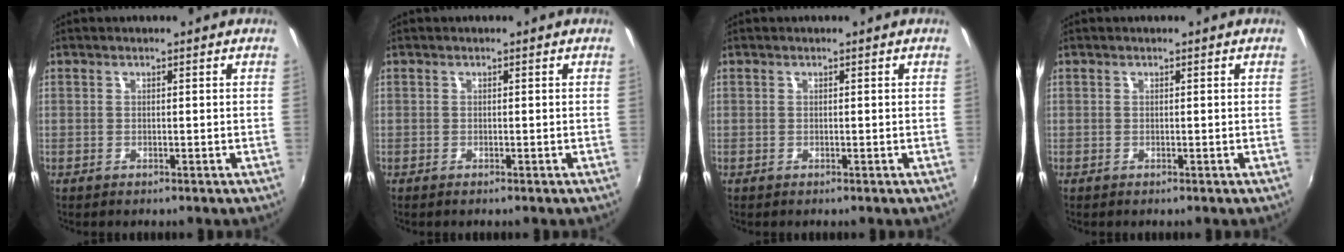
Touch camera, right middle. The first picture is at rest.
{"total": 0.0}
{"total": 0.0}
{"total": 0.0}